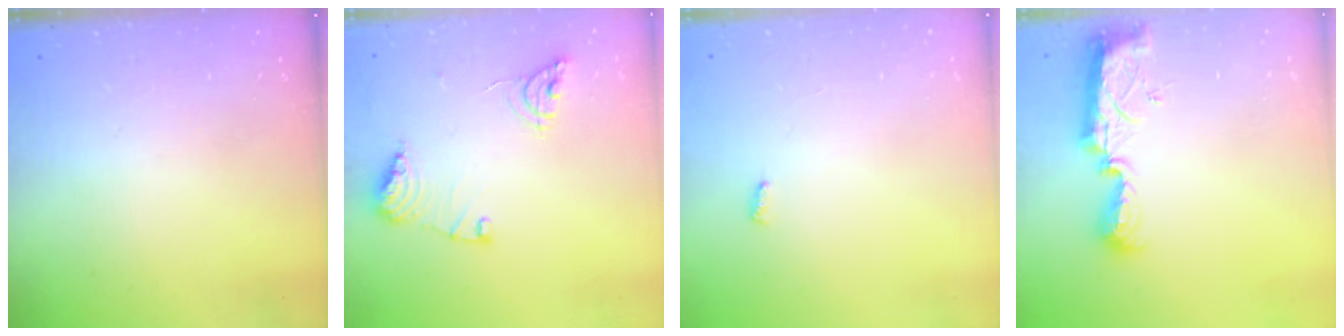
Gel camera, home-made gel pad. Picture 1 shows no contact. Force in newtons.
{"total": 11.5, "press": 11.4, "slide": 1.0}
{"total": 2.8, "press": 2.8, "slide": 0.4}
{"total": 9.4, "press": 9.4, "slide": 0.4}